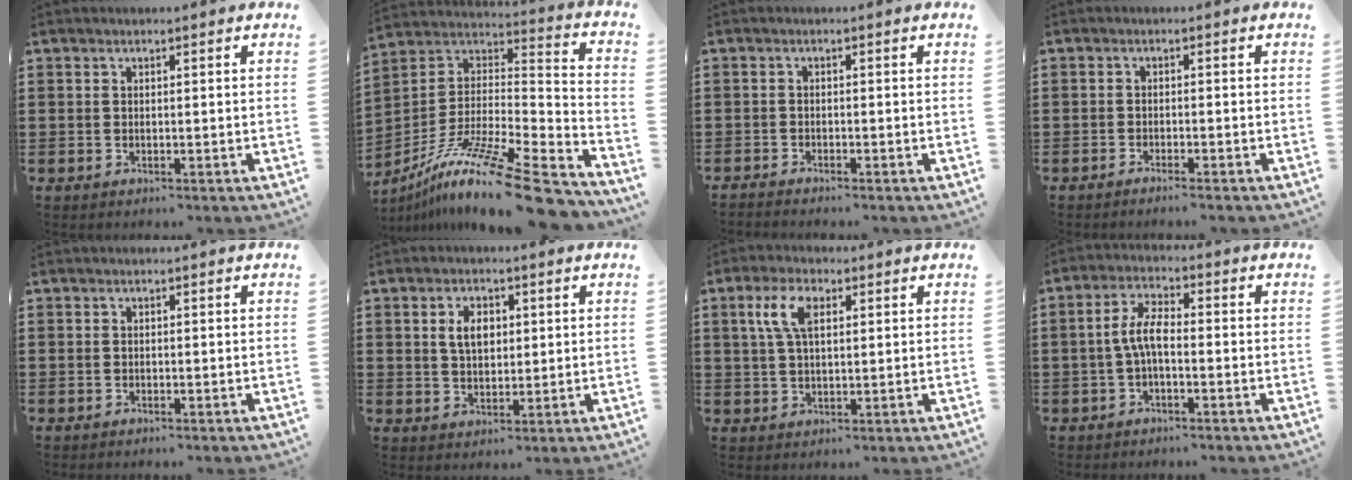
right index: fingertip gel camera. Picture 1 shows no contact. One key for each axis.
{"total": 15.7, "fx": -11.5, "fy": 1.2, "fz": 10.6, "tx": -0.183, "ty": 0.019, "tz": -0.206}
{"total": 1.7, "fx": -1.7, "fy": 0.0, "fz": -0.1, "tx": -0.002, "ty": 0.003, "tz": -0.036}
{"total": 1.3, "fx": -1.3, "fy": -0.1, "fz": 0.2, "tx": -0.005, "ty": 0.002, "tz": -0.026}
{"total": 0.0}
{"total": 4.4, "fx": 1.1, "fy": 2.8, "fz": 3.2, "tx": -0.063, "ty": 0.009, "tz": 0.016}
{"total": 6.2, "fx": 2.2, "fy": 2.8, "fz": 5.0, "tx": -0.108, "ty": 0.013, "tz": 0.038}
{"total": 5.2, "fx": -0.8, "fy": 1.9, "fz": 4.8, "tx": -0.107, "ty": 0.002, "tz": -0.023}